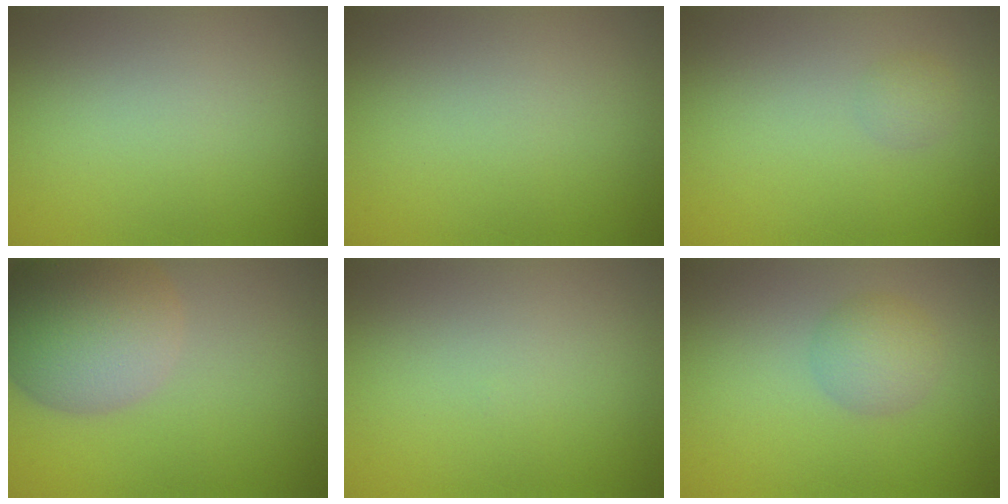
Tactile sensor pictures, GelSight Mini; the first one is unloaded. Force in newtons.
{"total": 0.0}
{"total": 1.0, "press": 1.0, "slide": 0.0}
{"total": 9.6, "press": 9.6, "slide": 0.6}
{"total": 0.0}
{"total": 2.3, "press": 2.3, "slide": 0.0}